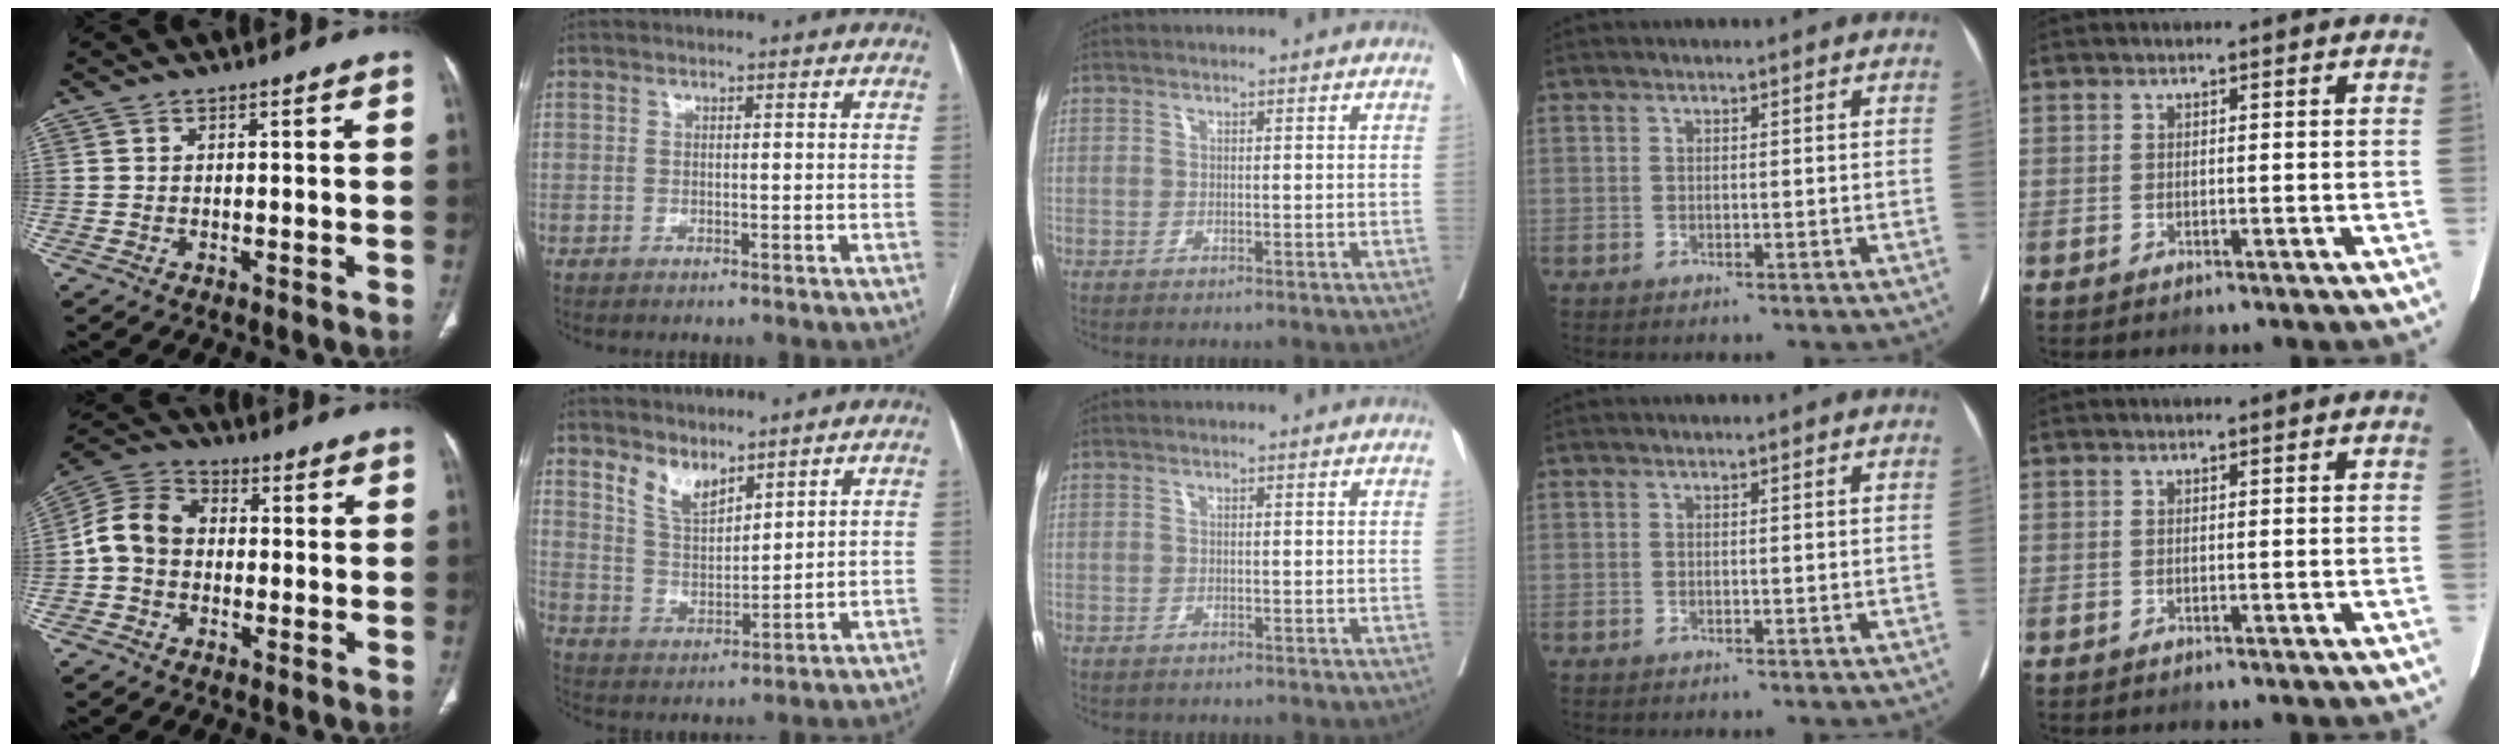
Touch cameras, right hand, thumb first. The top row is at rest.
{"thumb": {"total": 9.1, "force": [-0.7, 7.4, 5.3], "torque": [-0.089, 0.032, -0.028]}, "index": {"total": 6.0, "force": [4.7, 2.5, 2.8], "torque": [-0.053, -0.004, 0.101]}}